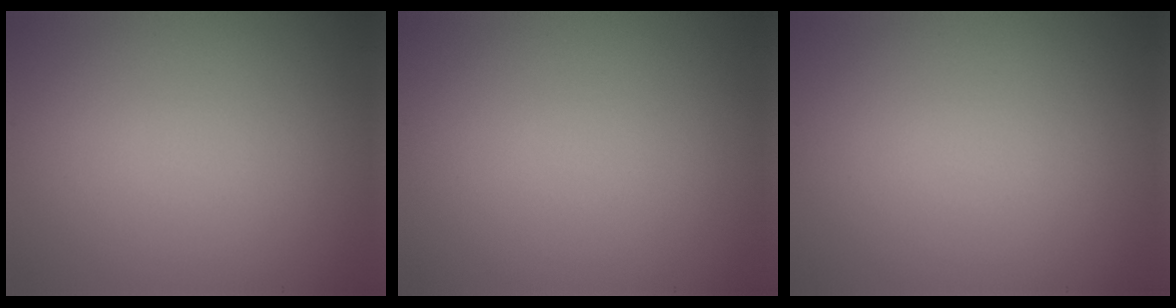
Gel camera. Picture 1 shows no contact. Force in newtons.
{"total": 0.0}
{"total": 0.0}